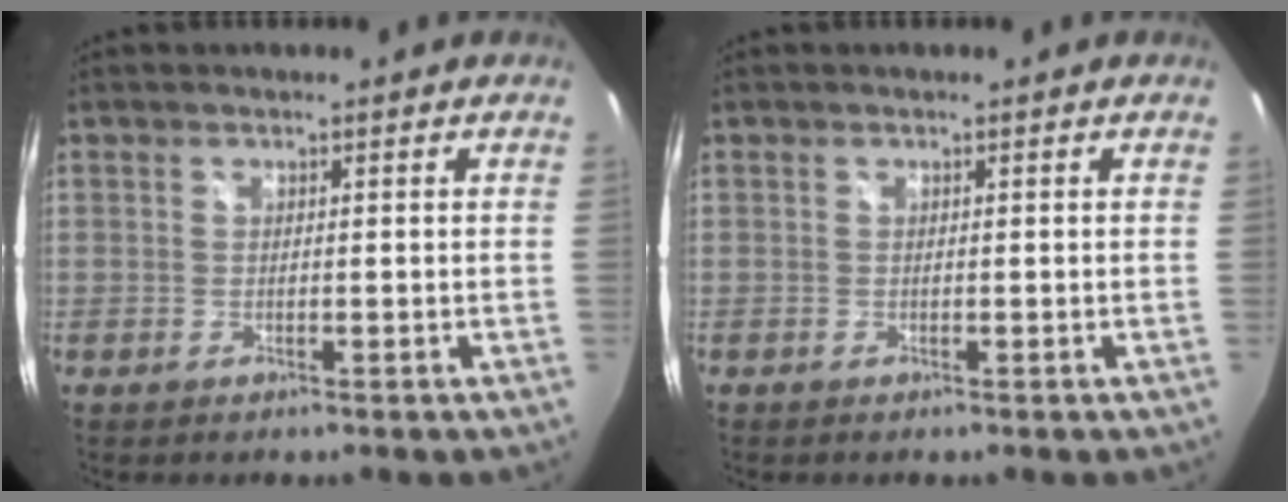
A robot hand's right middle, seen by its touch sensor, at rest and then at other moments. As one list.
[{"total": 0.0}]